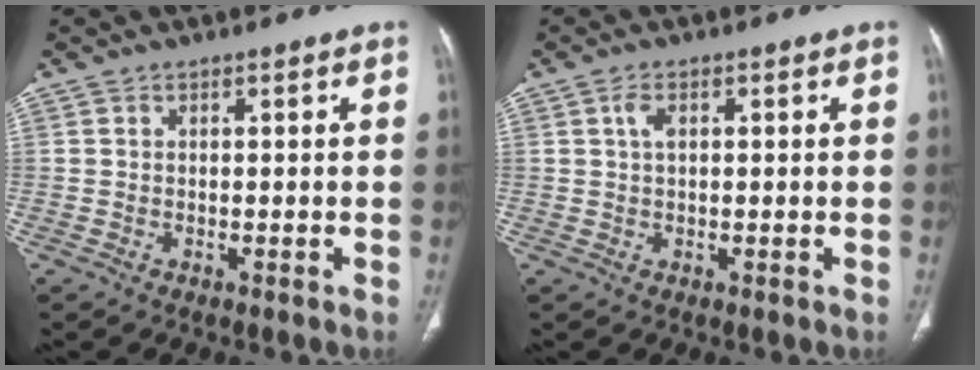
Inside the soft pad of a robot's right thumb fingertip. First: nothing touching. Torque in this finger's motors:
{"motor_torque": [0.68, 0.47, 0.25, -0.10, 0.00]}